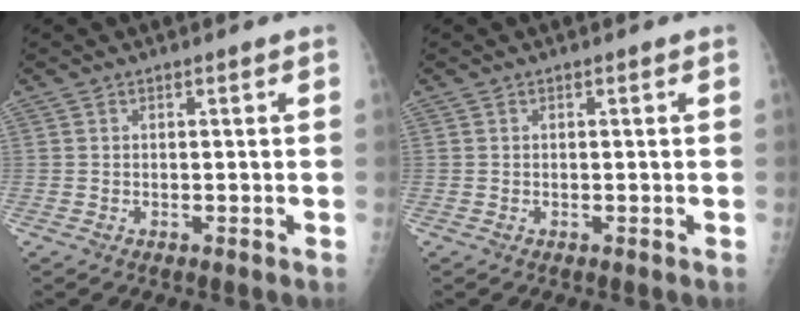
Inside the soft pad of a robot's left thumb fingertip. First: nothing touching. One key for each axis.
{"total": 0.0}